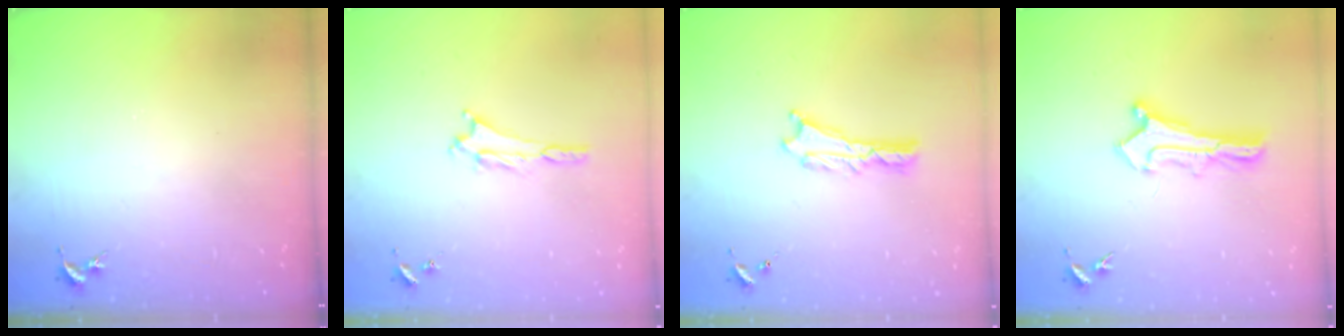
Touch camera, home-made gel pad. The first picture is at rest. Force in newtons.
{"total": 1.3, "press": 1.3, "slide": 0.2}
{"total": 0.7, "press": 0.6, "slide": 0.2}
{"total": 1.1, "press": 1.1, "slide": 0.1}